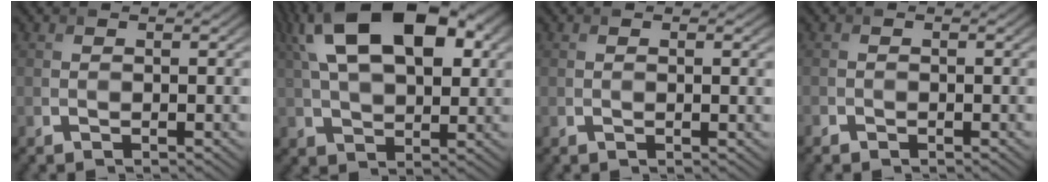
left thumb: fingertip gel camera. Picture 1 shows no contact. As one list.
[{"total": 17.7, "force": [6.2, 9.8, 13.4], "torque": [-0.257, 0.035, 0.097]}, {"total": 0.6, "force": [0.1, 0.2, 0.5], "torque": [-0.005, -0.005, 0.002]}, {"total": 0.7, "force": [-0.6, 0.3, 0.1], "torque": [-0.002, -0.004, -0.012]}]